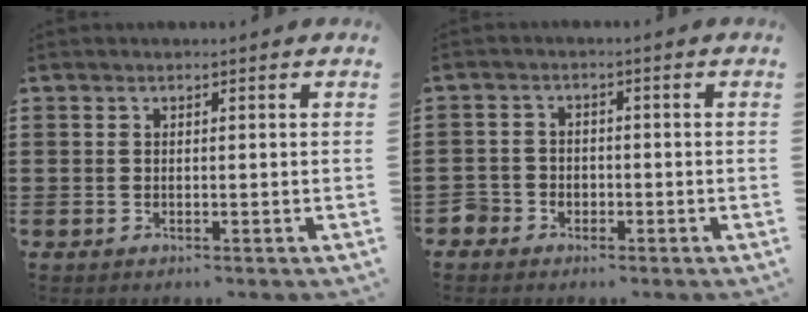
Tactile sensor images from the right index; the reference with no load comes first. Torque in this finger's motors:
{"motor_torque": [-0.30, 0.72, 0.01, -0.01]}